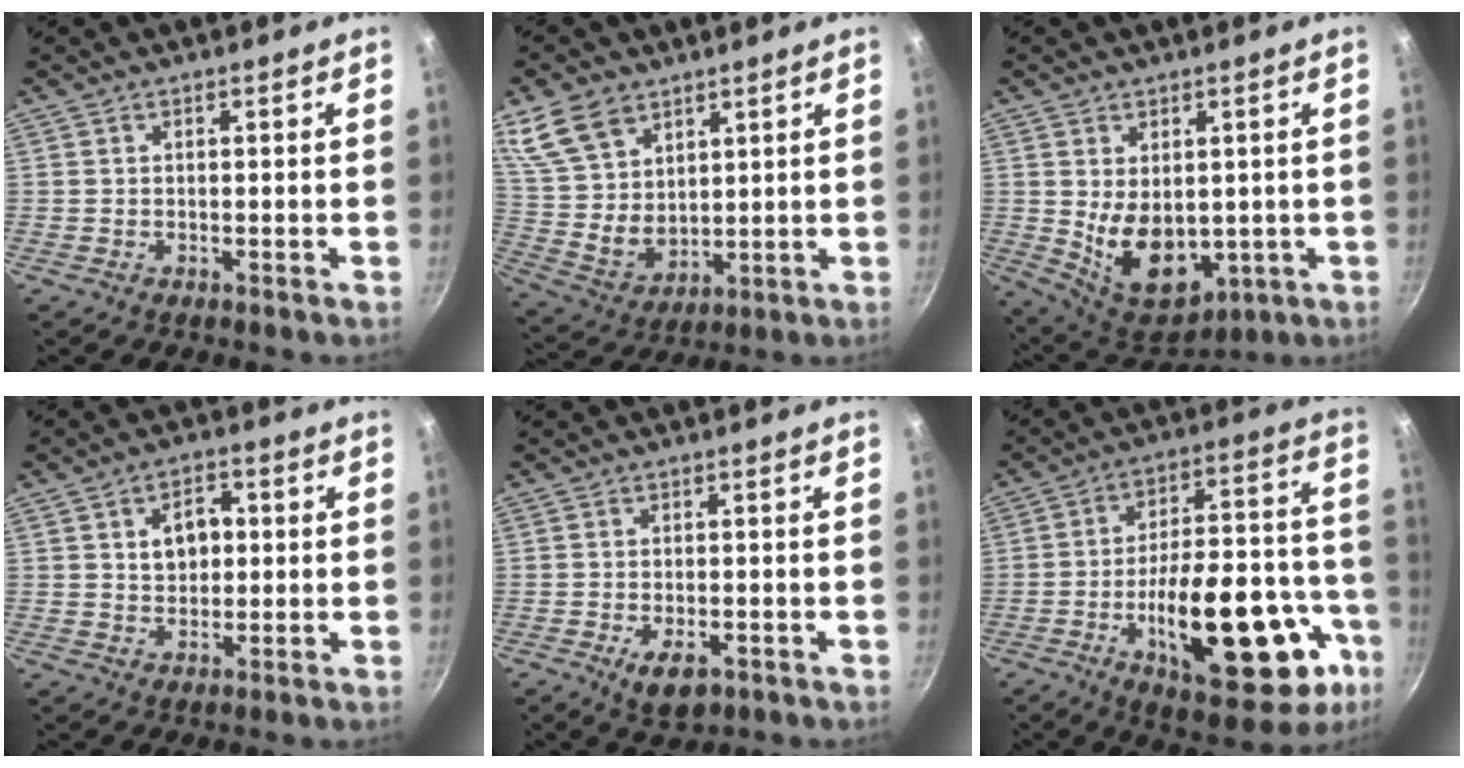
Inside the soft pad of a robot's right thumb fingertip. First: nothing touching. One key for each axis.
{"total": 13.5, "fx": 7.7, "fy": 8.8, "fz": 6.7, "tx": -0.106, "ty": -0.034, "tz": 0.169}
{"total": 13.0, "fx": -0.4, "fy": 8.6, "fz": 9.8, "tx": -0.130, "ty": -0.029, "tz": 0.024}
{"total": 6.7, "fx": 1.1, "fy": 4.8, "fz": 4.5, "tx": -0.045, "ty": 0.006, "tz": 0.016}
{"total": 5.9, "fx": -2.4, "fy": 3.1, "fz": 4.4, "tx": -0.064, "ty": 0.004, "tz": -0.031}
{"total": 28.9, "fx": -10.3, "fy": 12.7, "fz": 23.9, "tx": -0.309, "ty": 0.045, "tz": -0.135}